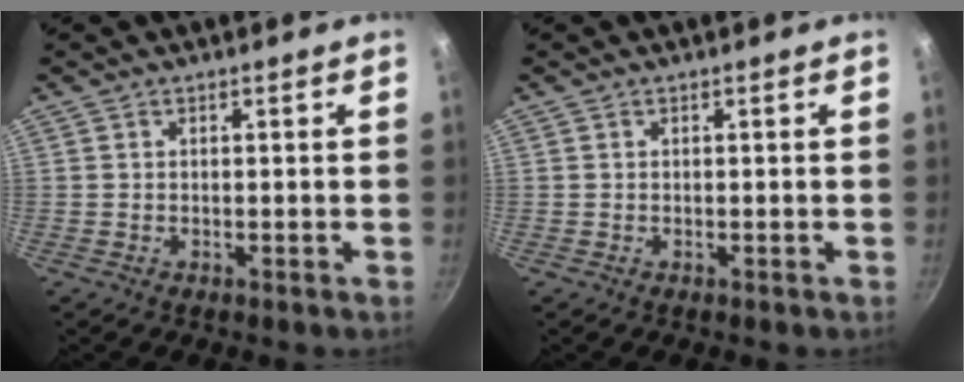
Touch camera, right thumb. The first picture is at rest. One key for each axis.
{"total": 0.0}